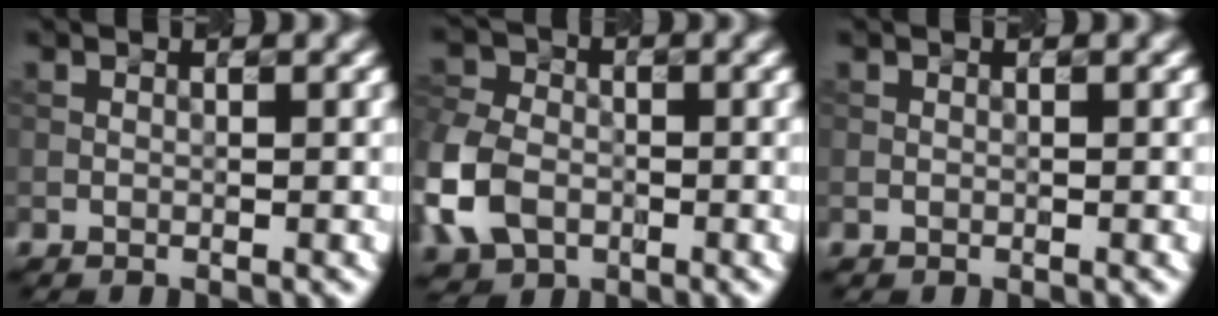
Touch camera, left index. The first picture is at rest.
{"total": 7.9, "force": [-2.7, 5.7, 4.8], "torque": [-0.131, -0.011, -0.068]}
{"total": 0.0}